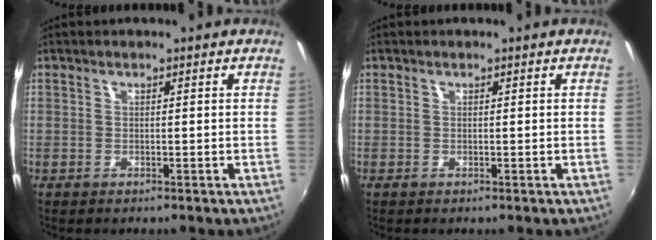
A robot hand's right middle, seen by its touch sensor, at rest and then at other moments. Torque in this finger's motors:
{"motor_torque": [0.00, 0.00, 0.00, 0.00]}